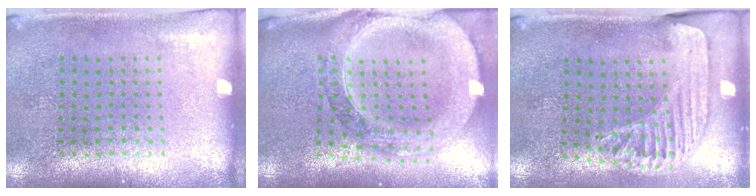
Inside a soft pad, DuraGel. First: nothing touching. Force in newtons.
{"total": 3.5, "press": 2.8, "slide": 2.0}
{"total": 1.5, "press": 1.5, "slide": 0.2}